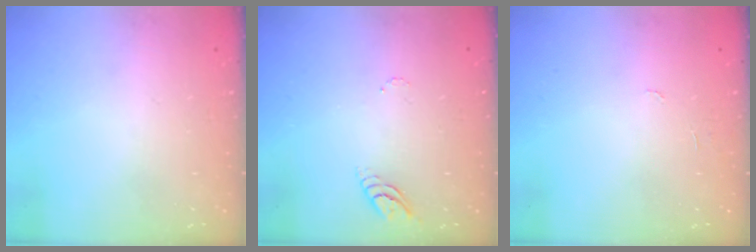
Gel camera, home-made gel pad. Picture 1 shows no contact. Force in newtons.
{"total": 3.6, "press": 3.6, "slide": 0.3}
{"total": 3.7, "press": 3.6, "slide": 0.3}